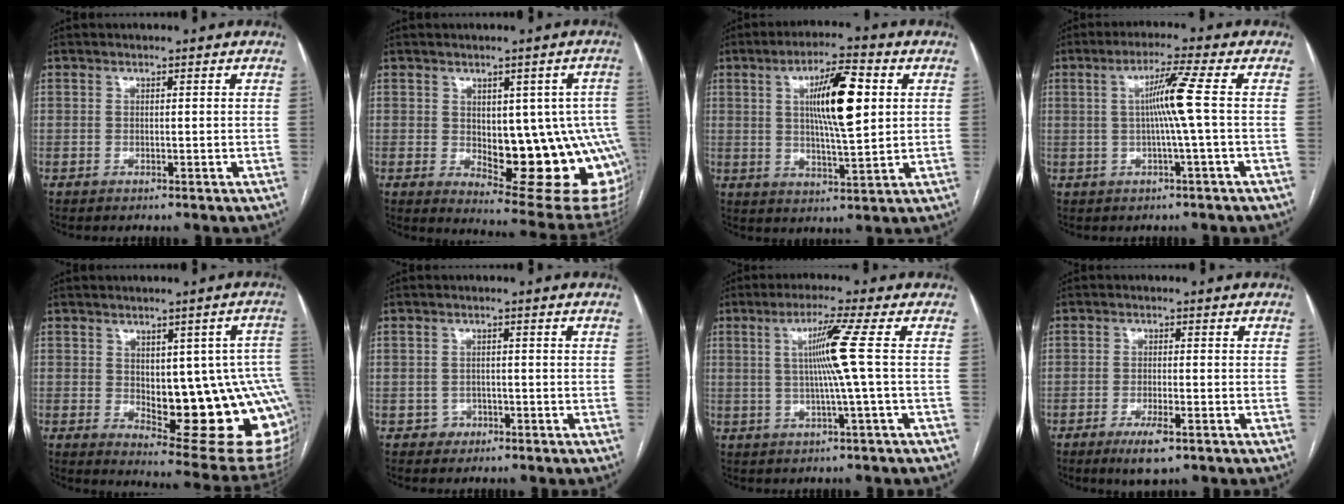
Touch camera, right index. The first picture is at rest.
{"total": 17.3, "force": [-2.0, 6.6, 15.9], "torque": [-0.132, 0.009, 0.000]}
{"total": 11.3, "force": [2.7, 1.9, 10.8], "torque": [-0.186, 0.005, 0.045]}
{"total": 6.1, "force": [0.2, -1.7, 5.9], "torque": [-0.107, 0.005, 0.007]}
{"total": 19.5, "force": [-2.0, 6.4, 18.3], "torque": [-0.151, 0.011, 0.002]}
{"total": 1.8, "force": [-0.9, 1.5, 0.0], "torque": [0.007, 0.008, -0.016]}
{"total": 6.7, "force": [0.7, -2.2, 6.3], "torque": [-0.118, 0.002, 0.017]}
{"total": 4.9, "force": [-2.9, 0.9, 3.9], "torque": [-0.076, -0.010, -0.046]}